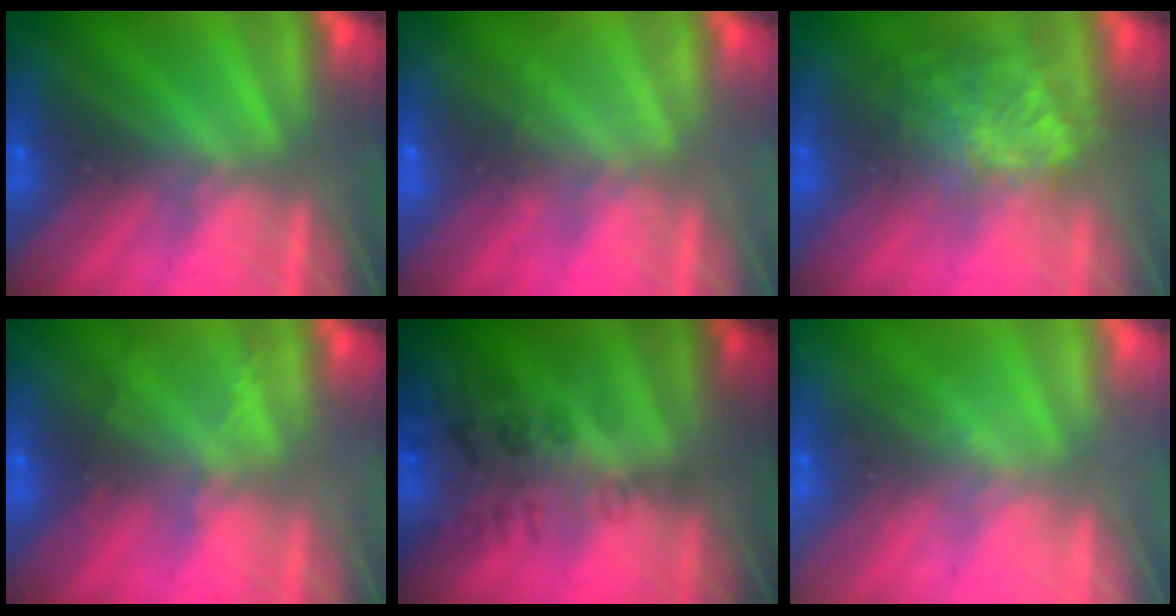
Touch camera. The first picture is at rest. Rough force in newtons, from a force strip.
{"total": 1.8}
{"total": 3.4}
{"total": 2.2}
{"total": 2.9}
{"total": 2.4}